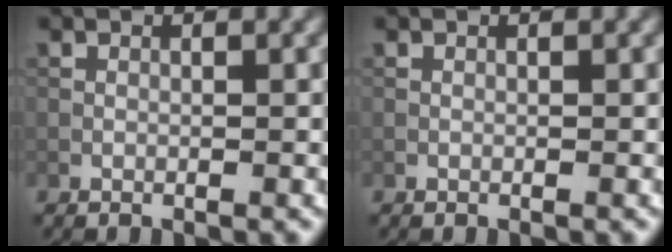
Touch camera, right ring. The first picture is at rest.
{"total": 0.0}